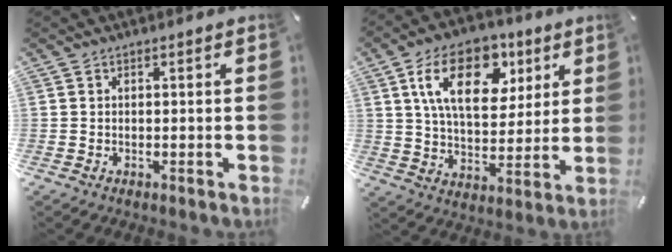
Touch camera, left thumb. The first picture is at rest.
{"total": 17.6, "force": [7.6, 10.9, 11.5], "torque": [-0.182, -0.009, 0.133]}